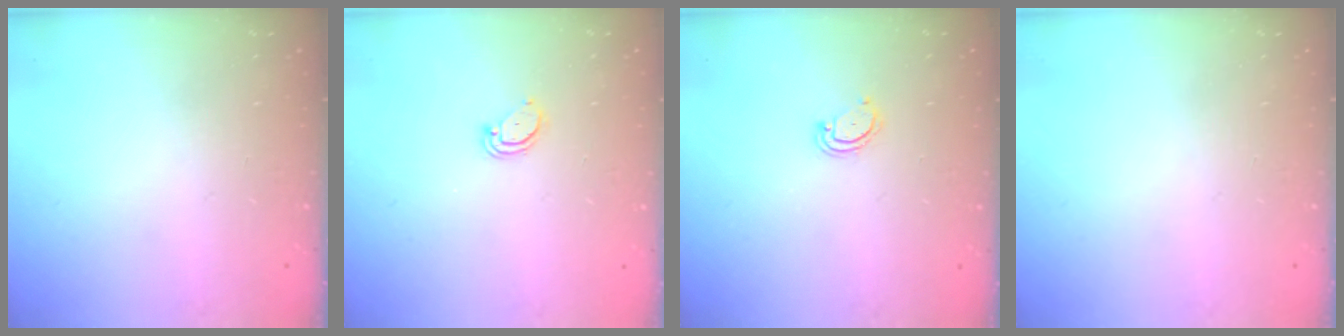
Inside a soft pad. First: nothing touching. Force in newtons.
{"total": 2.6, "press": 2.6, "slide": 0.2}
{"total": 2.5, "press": 2.5, "slide": 0.2}
{"total": 0.0}